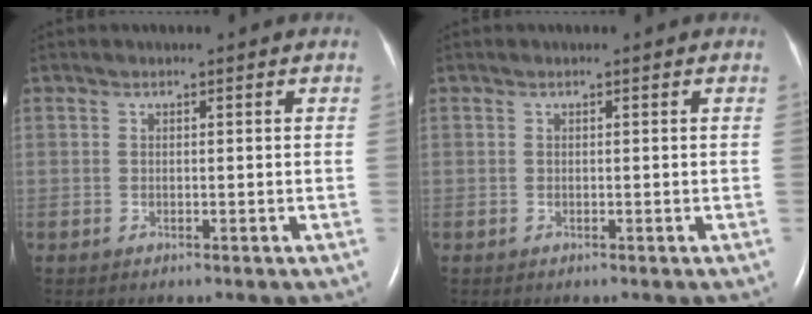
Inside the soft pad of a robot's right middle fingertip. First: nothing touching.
{"total": 0.0}